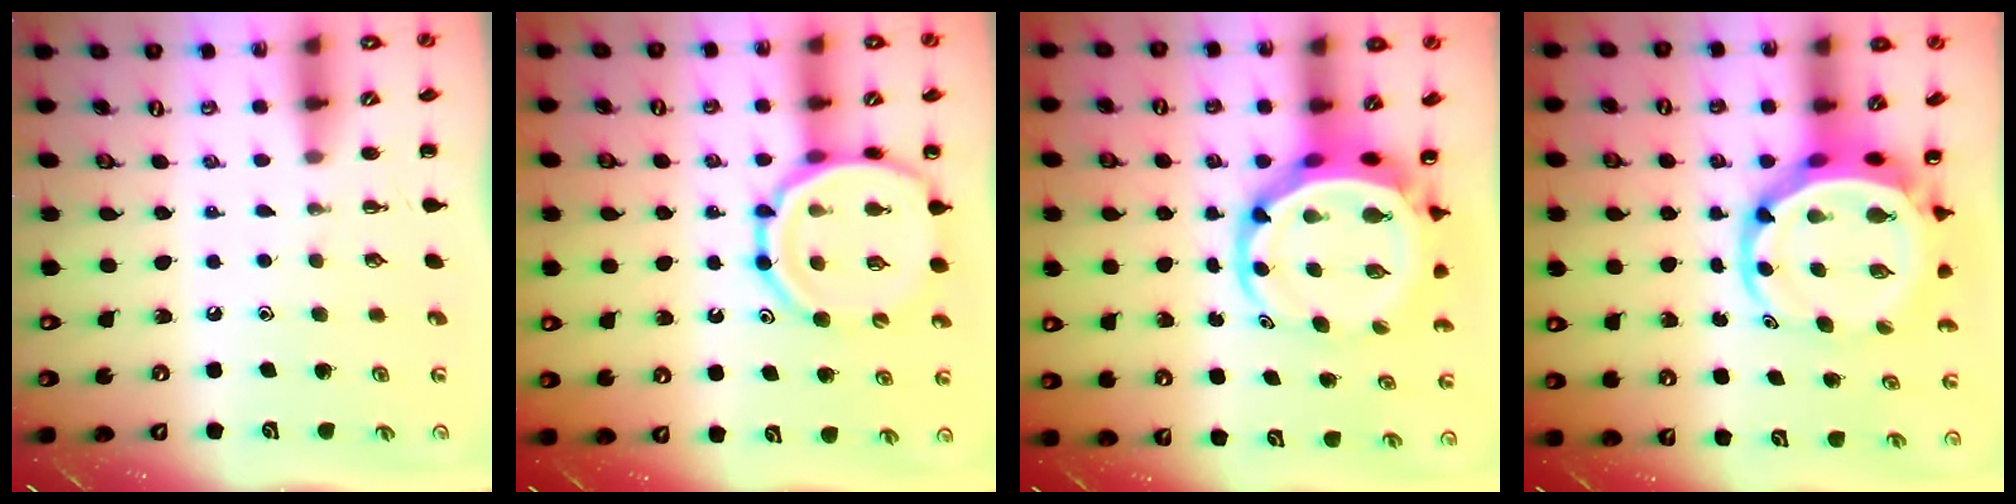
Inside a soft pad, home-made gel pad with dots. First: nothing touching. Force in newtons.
{"total": 14.7, "press": 14.3, "slide": 3.6}
{"total": 8.5, "press": 8.0, "slide": 2.9}
{"total": 8.5, "press": 8.0, "slide": 2.9}